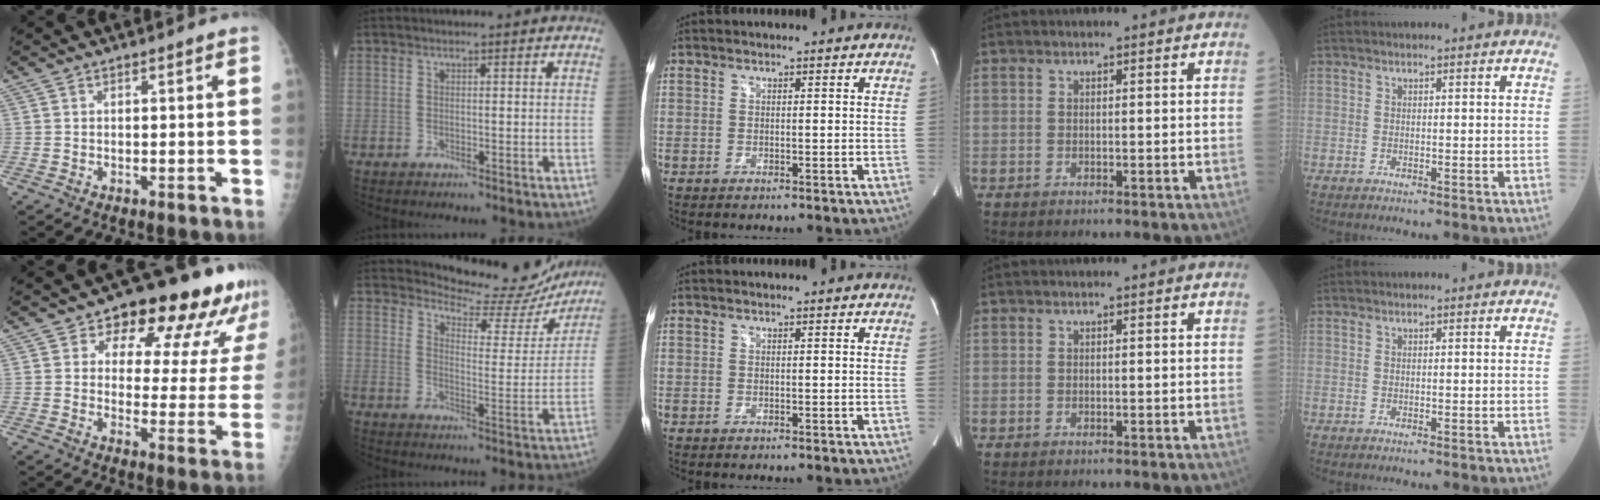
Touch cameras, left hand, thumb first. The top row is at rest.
{"thumb": {"total": 18.7, "force": [13.6, 8.5, 9.5], "torque": [-0.068, -0.059, 0.160]}, "index": {"total": 14.4, "force": [14.0, 2.7, 1.6], "torque": [-0.018, -0.041, 0.168]}}